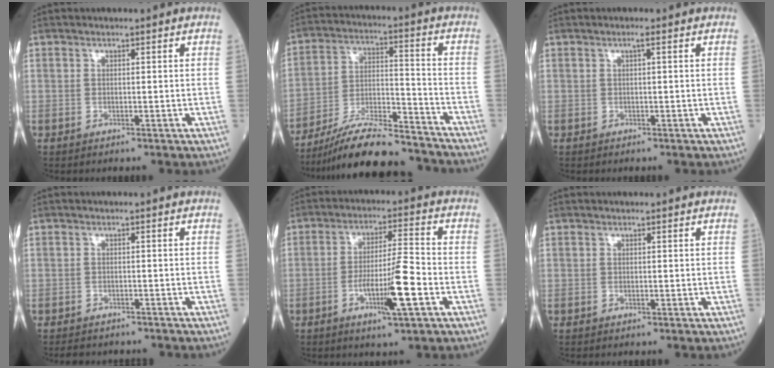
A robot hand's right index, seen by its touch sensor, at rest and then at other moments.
{"total": 16.9, "force": [-15.3, 1.7, 6.9], "torque": [-0.135, 0.008, -0.262]}
{"total": 0.7, "force": [0.2, -0.1, 0.7], "torque": [-0.013, 0.002, 0.004]}
{"total": 4.8, "force": [-4.3, 1.9, 1.1], "torque": [-0.016, -0.001, -0.056]}
{"total": 9.3, "force": [-3.3, 0.3, 8.7], "torque": [-0.155, -0.004, -0.058]}
{"total": 0.0}